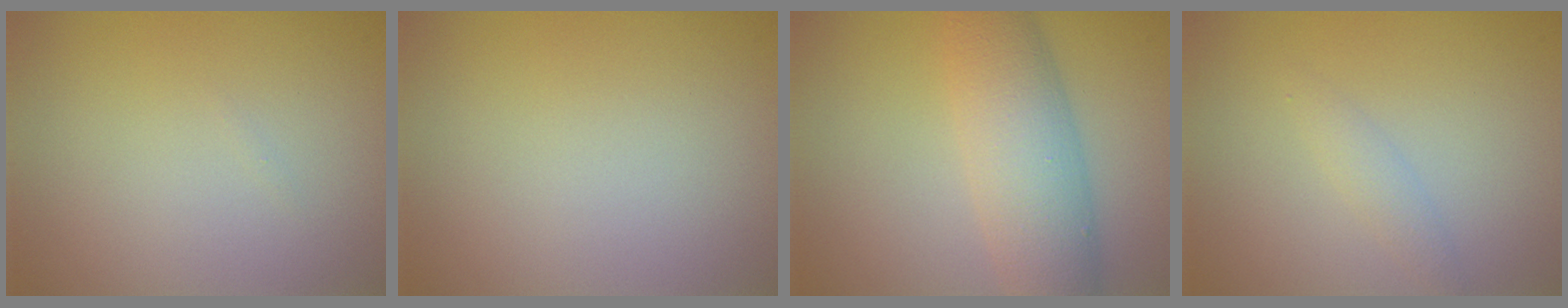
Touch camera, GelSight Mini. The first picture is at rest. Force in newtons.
{"total": 0.0}
{"total": 6.1, "press": 6.1, "slide": 0.1}
{"total": 1.3, "press": 1.3, "slide": 0.1}